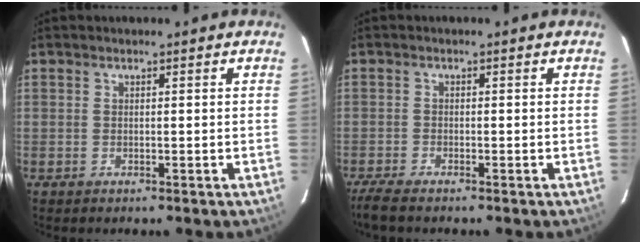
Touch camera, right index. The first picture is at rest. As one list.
[{"total": 3.3, "force": [-2.8, 0.2, 1.6], "torque": [-0.046, -0.011, -0.056]}]